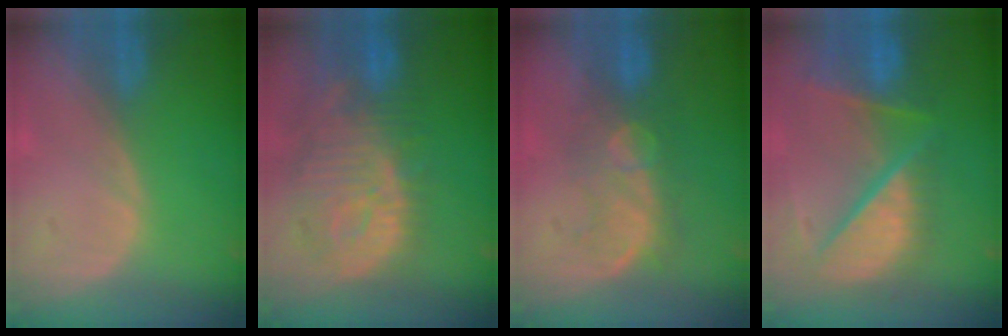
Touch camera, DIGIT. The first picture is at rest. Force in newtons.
{"total": 12.9, "press": 11.3, "slide": 6.2}
{"total": 7.6, "press": 7.3, "slide": 2.1}
{"total": 11.7, "press": 9.7, "slide": 6.4}